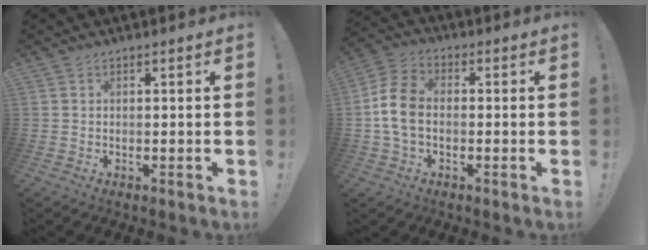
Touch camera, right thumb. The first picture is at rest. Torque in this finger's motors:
{"motor_torque": [0.06, 0.40, 0.09, 0.08, 0.06]}